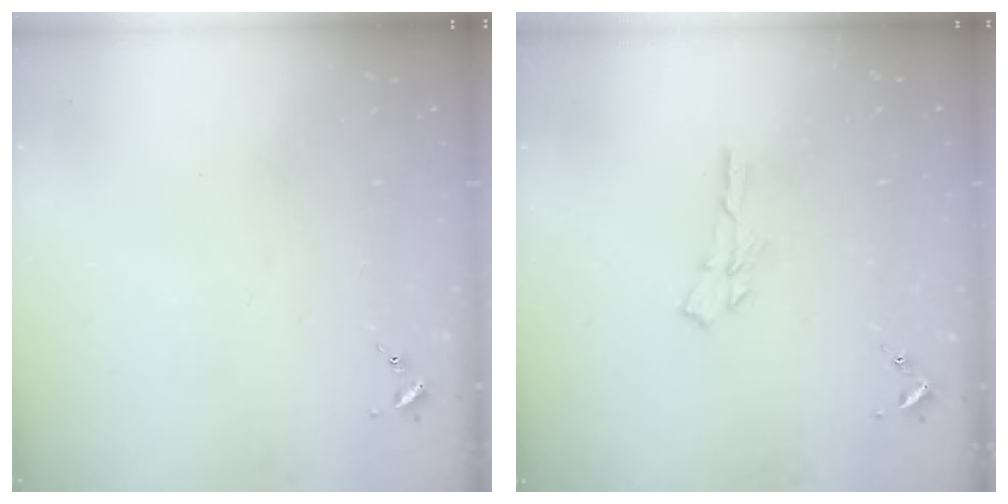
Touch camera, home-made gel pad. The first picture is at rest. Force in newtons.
{"total": 3.8, "press": 3.8, "slide": 0.4}